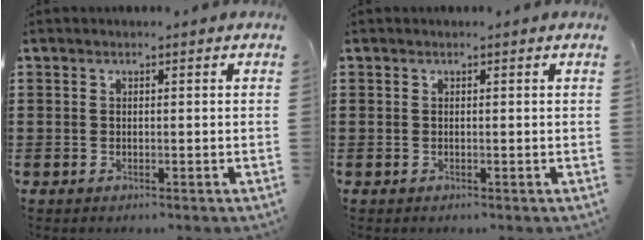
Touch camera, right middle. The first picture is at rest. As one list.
[{"total": 0.0}]